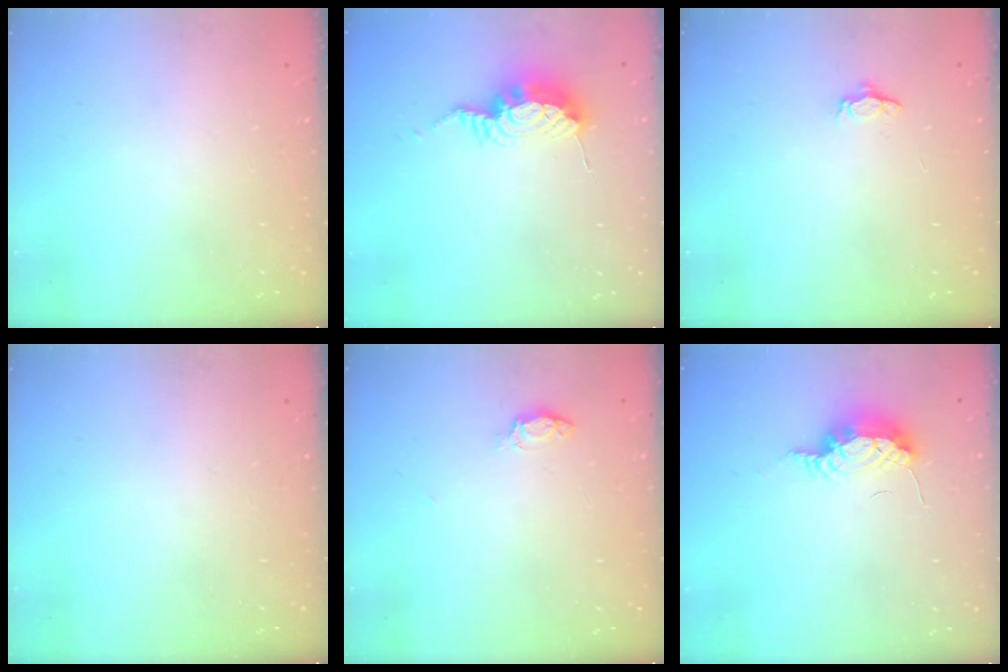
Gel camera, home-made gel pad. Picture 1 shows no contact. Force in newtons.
{"total": 10.4, "press": 10.4, "slide": 0.5}
{"total": 3.3, "press": 3.2, "slide": 0.5}
{"total": 0.0}
{"total": 3.3, "press": 3.3, "slide": 0.4}
{"total": 7.7, "press": 7.4, "slide": 1.9}